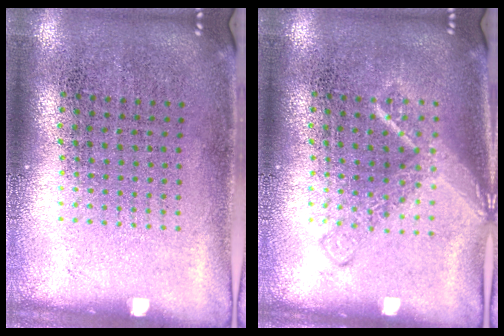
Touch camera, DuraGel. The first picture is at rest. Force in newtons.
{"total": 2.1, "press": 2.1, "slide": 0.3}